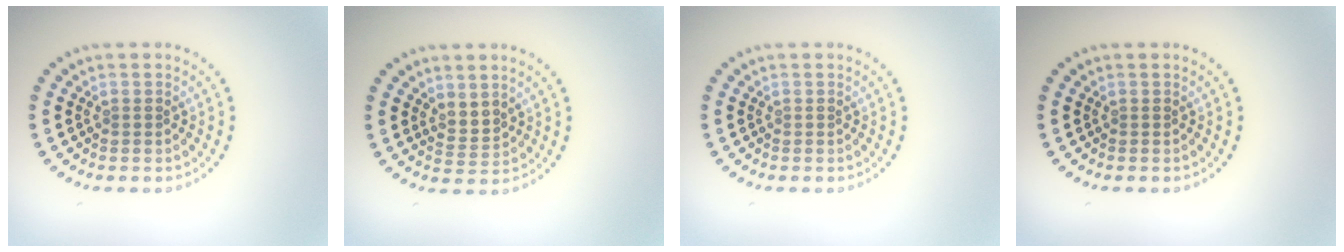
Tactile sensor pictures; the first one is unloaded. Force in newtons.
{"total": 1.7, "press": 1.4, "slide": 1.0}
{"total": 0.0}
{"total": 0.0}